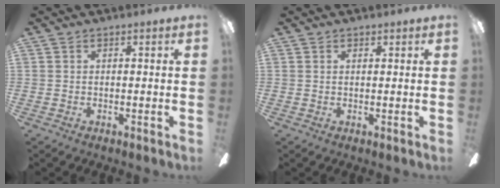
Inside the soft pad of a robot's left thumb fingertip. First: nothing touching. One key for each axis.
{"total": 0.7, "fx": 0.5, "fy": 0.4, "fz": 0.2, "tx": -0.005, "ty": 0.002, "tz": 0.009}